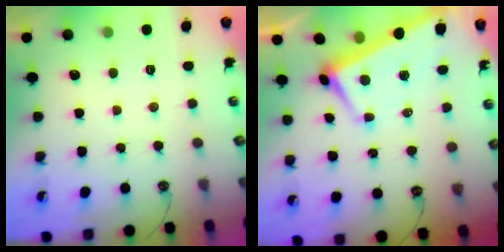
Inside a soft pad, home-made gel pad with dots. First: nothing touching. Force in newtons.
{"total": 1.7, "press": 1.4, "slide": 1.0}